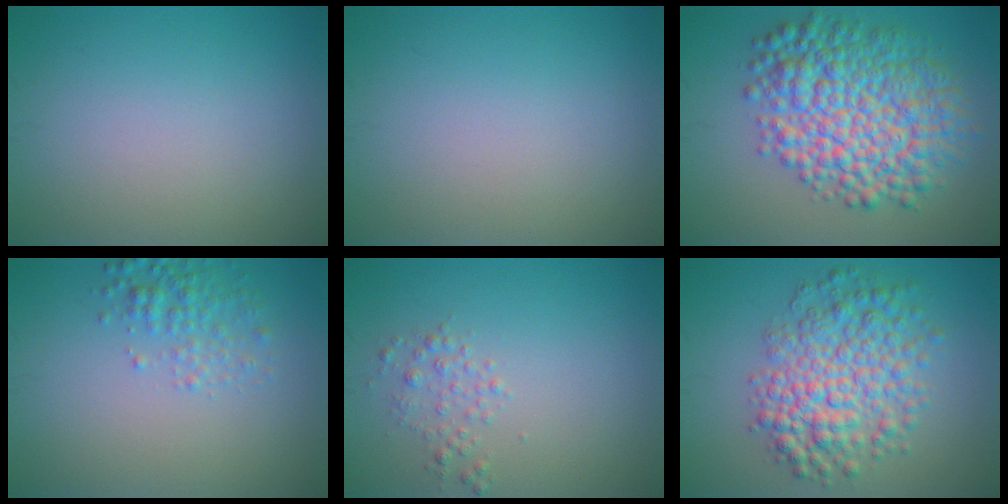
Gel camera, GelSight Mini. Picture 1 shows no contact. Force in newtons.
{"total": 0.0}
{"total": 10.0, "press": 10.0, "slide": 0.1}
{"total": 2.3, "press": 2.3, "slide": 0.1}
{"total": 1.5, "press": 1.5, "slide": 0.0}
{"total": 7.0, "press": 7.0, "slide": 0.2}